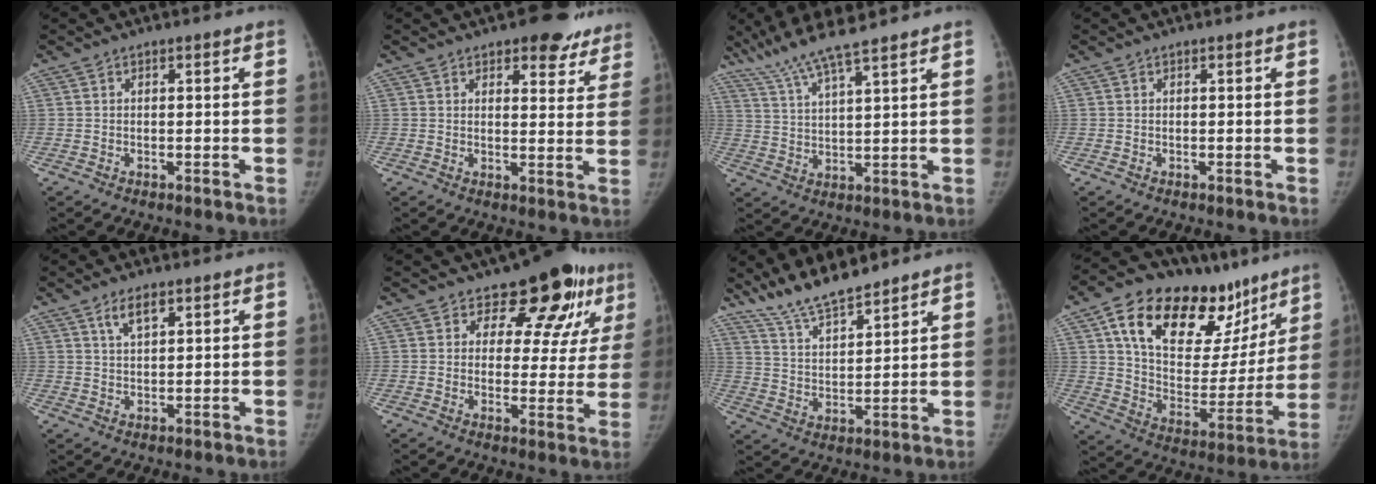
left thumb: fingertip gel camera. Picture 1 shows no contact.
{"total": 8.9, "force": [6.6, 4.4, 4.0], "torque": [-0.004, -0.035, 0.073]}
{"total": 10.3, "force": [8.1, 0.9, 6.3], "torque": [-0.121, -0.025, 0.156]}
{"total": 0.0}
{"total": 3.9, "force": [2.4, 1.5, 2.7], "torque": [-0.043, -0.009, 0.047]}
{"total": 13.0, "force": [8.3, 7.6, 6.6], "torque": [-0.022, -0.043, 0.094]}
{"total": 10.3, "force": [9.1, 2.0, 4.3], "torque": [-0.066, -0.047, 0.174]}
{"total": 29.6, "force": [16.6, 15.6, 18.9], "torque": [-0.246, -0.020, 0.266]}